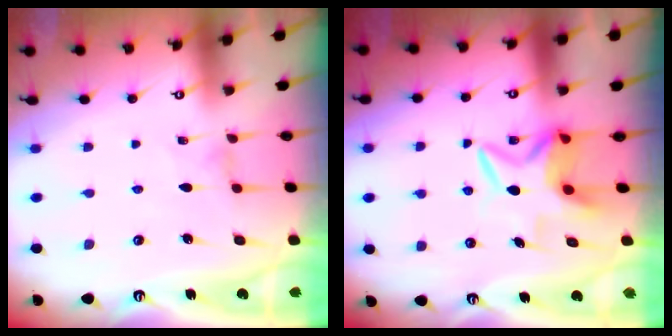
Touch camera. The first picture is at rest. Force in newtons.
{"total": 7.0, "press": 7.0, "slide": 0.7}